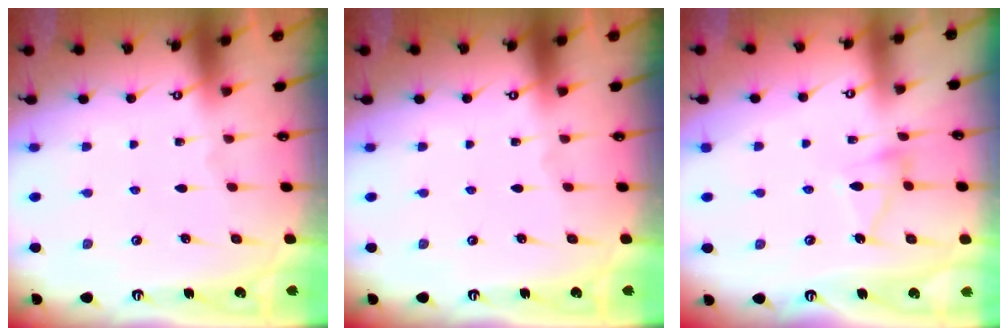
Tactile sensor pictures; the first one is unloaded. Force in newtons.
{"total": 0.0}
{"total": 6.7, "press": 6.6, "slide": 0.5}